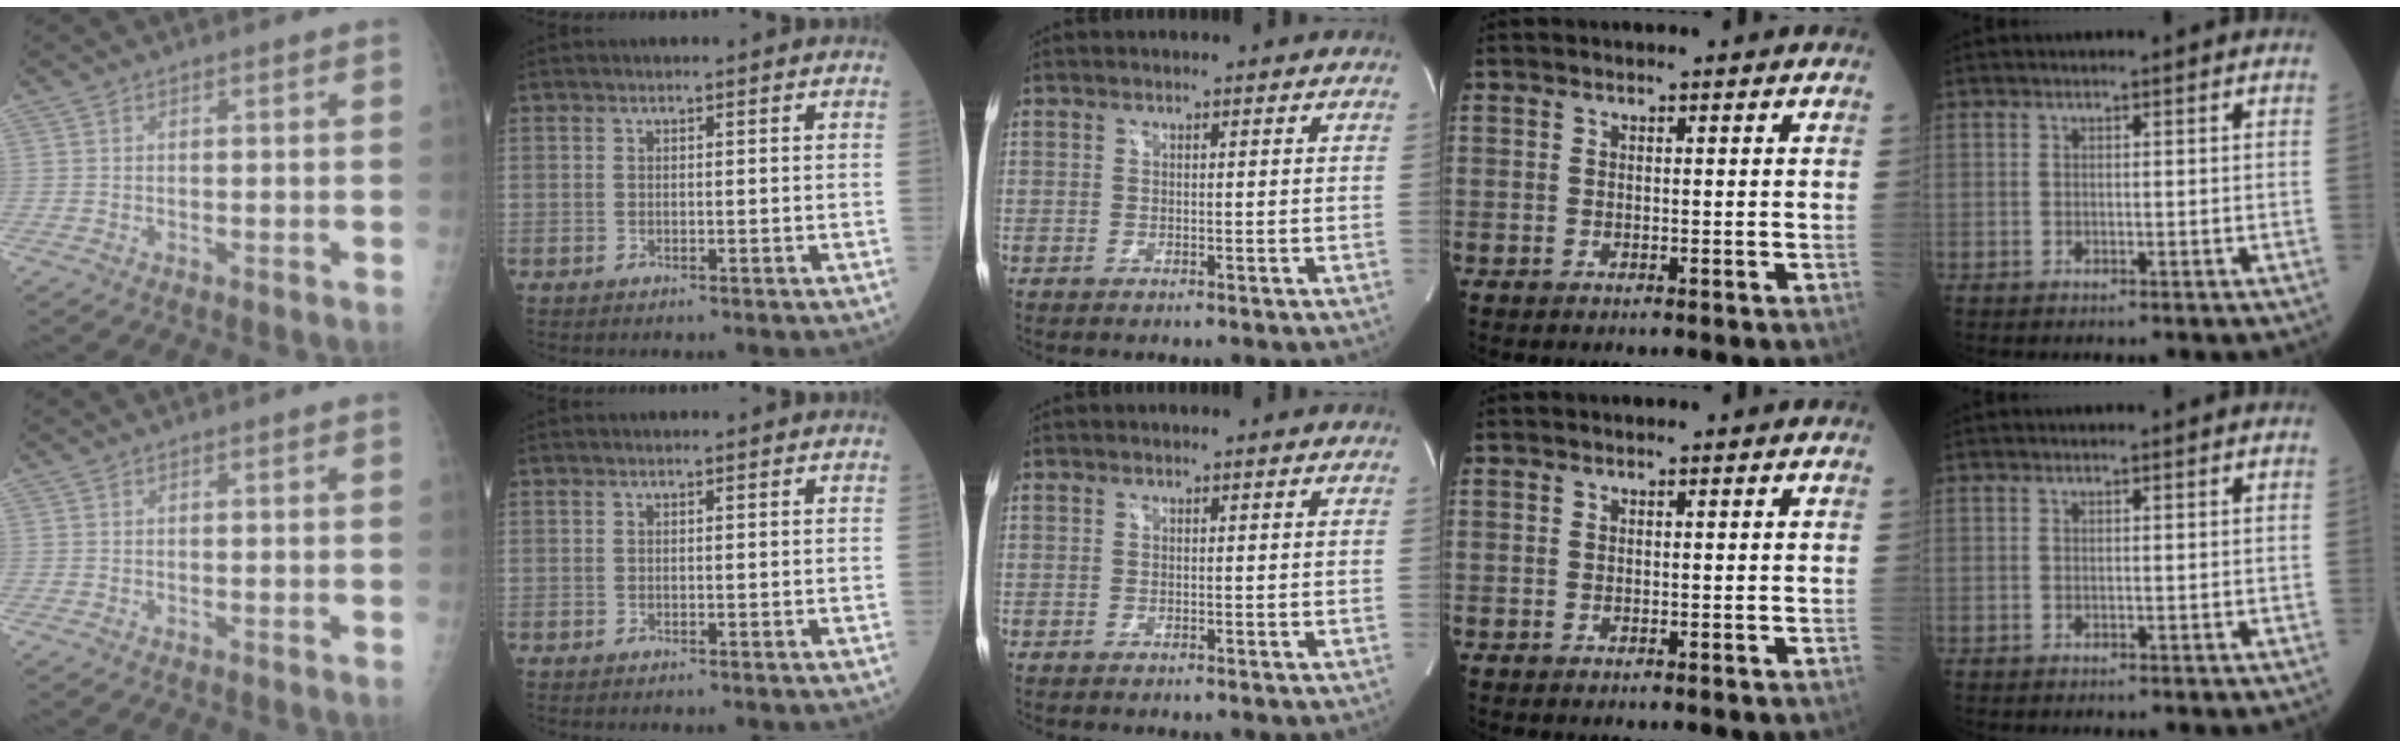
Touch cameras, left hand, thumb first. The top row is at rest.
{}